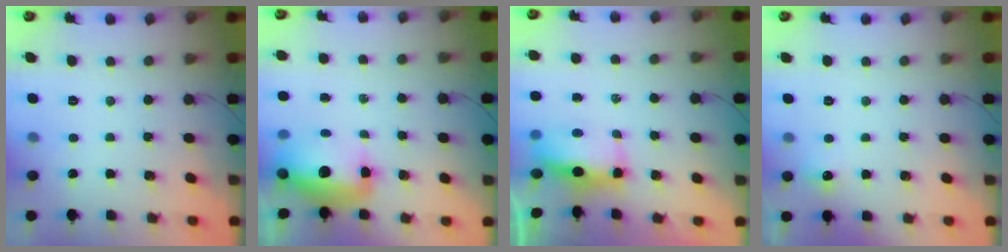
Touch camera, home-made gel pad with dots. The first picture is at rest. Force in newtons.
{"total": 13.5, "press": 13.2, "slide": 3.0}
{"total": 14.8, "press": 9.8, "slide": 11.0}
{"total": 5.4, "press": 5.1, "slide": 1.7}